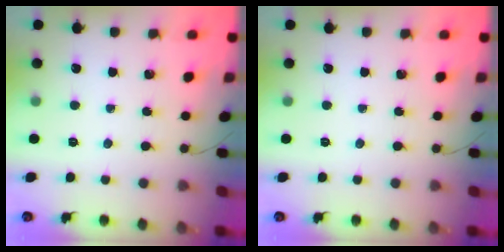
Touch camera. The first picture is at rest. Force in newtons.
{"total": 0.0}